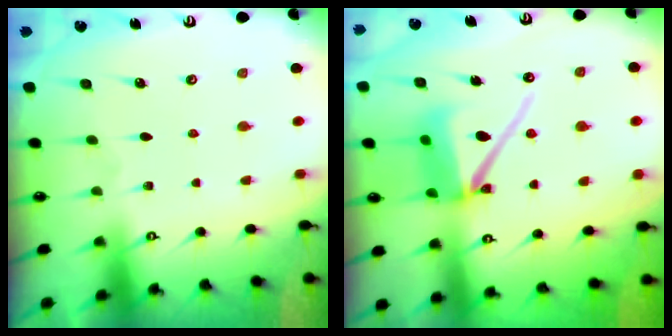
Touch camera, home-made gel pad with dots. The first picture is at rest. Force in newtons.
{"total": 12.7, "press": 12.6, "slide": 1.7}